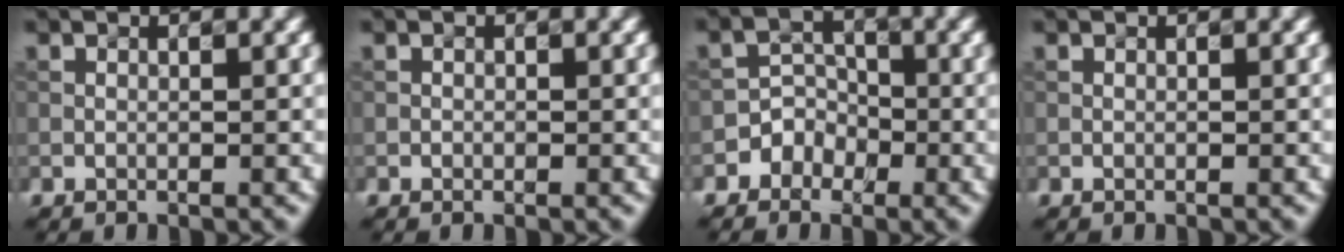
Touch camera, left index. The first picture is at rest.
{"total": 0.0}
{"total": 2.3, "force": [-1.3, 1.9, 0.1], "torque": [0.023, 0.016, -0.030]}
{"total": 0.0}